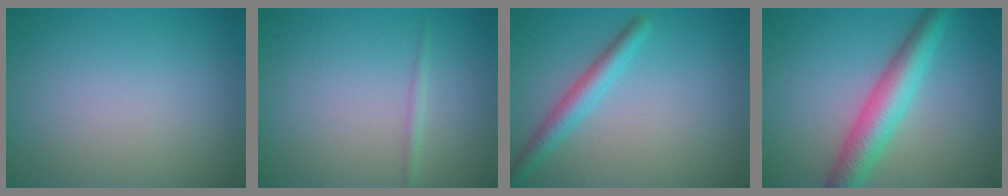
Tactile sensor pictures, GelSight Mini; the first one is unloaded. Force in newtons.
{"total": 0.8, "press": 0.8, "slide": 0.1}
{"total": 2.8, "press": 2.8, "slide": 0.1}
{"total": 5.4, "press": 5.4, "slide": 0.2}